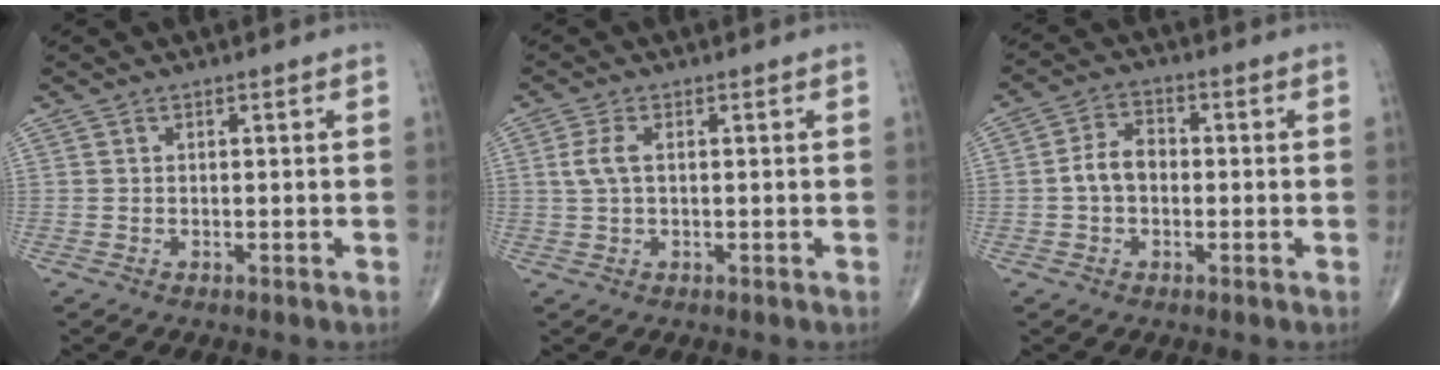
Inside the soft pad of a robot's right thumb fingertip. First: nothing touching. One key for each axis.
{"total": 3.3, "fx": 0.5, "fy": 1.6, "fz": 2.9, "tx": -0.076, "ty": 0.009, "tz": 0.010}
{"total": 5.4, "fx": -0.6, "fy": 3.8, "fz": 3.8, "tx": -0.063, "ty": 0.021, "tz": -0.020}